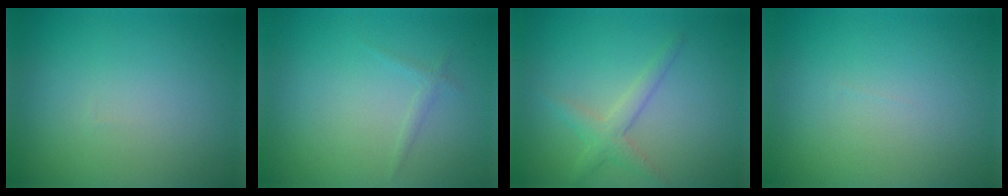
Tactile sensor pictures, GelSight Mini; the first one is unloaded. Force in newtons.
{"total": 0.8, "press": 0.8, "slide": 0.1}
{"total": 2.3, "press": 2.3, "slide": 0.1}
{"total": 0.0}